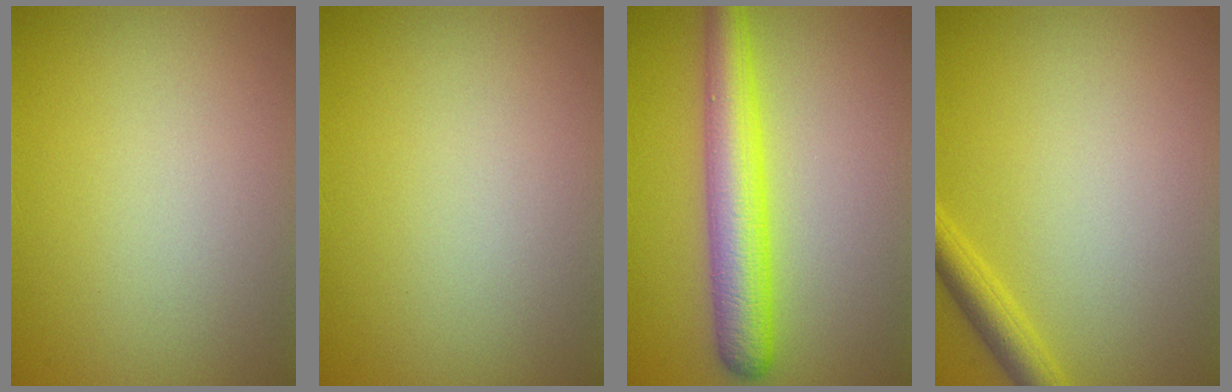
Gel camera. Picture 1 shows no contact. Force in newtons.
{"total": 0.0}
{"total": 5.7, "press": 5.7, "slide": 0.1}
{"total": 2.3, "press": 2.2, "slide": 0.2}